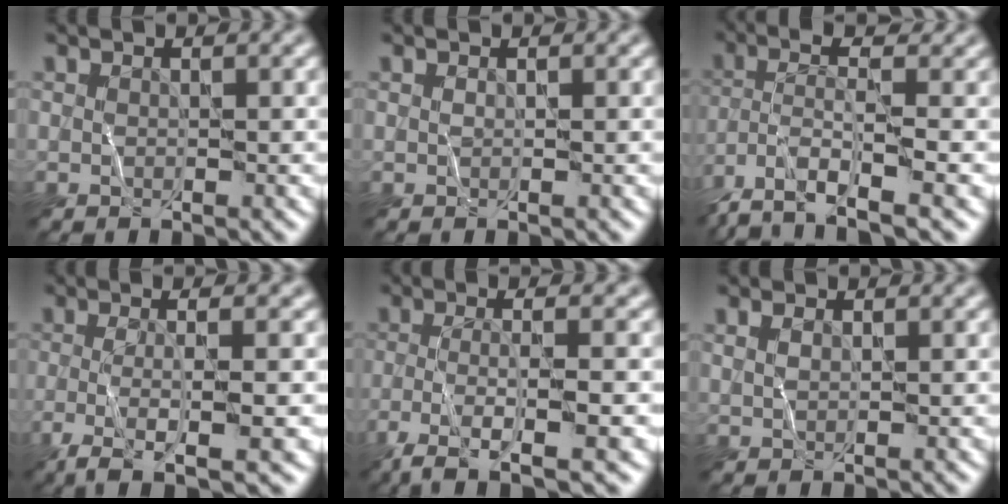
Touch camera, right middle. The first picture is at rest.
{"total": 0.0}
{"total": 7.5, "force": [-4.7, 1.7, 5.7], "torque": [-0.111, 0.000, -0.094]}
{"total": 6.2, "force": [-1.3, 1.3, 5.9], "torque": [-0.094, -0.007, -0.030]}
{"total": 6.5, "force": [-3.1, 1.1, 5.6], "torque": [-0.085, 0.005, -0.068]}
{"total": 0.8, "force": [0.5, 0.5, 0.5], "torque": [-0.013, 0.004, 0.009]}